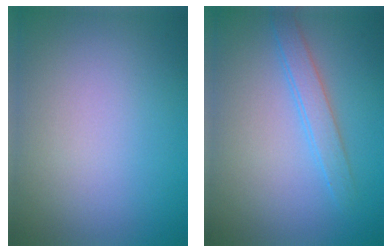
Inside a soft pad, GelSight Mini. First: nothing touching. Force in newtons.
{"total": 1.7, "press": 1.7, "slide": 0.1}